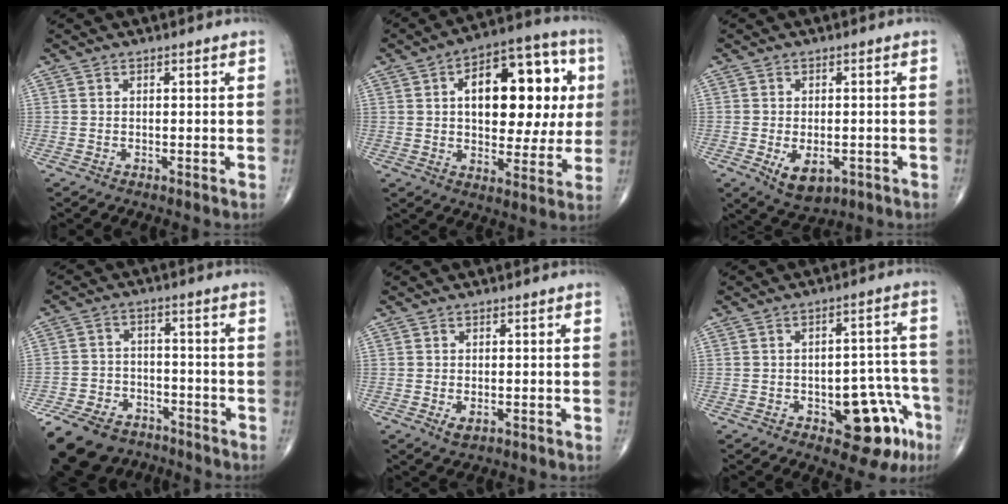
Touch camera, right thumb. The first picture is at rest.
{"total": 20.8, "force": [4.0, 11.3, 17.0], "torque": [-0.199, 0.018, 0.054]}
{"total": 6.6, "force": [-2.1, 3.9, 4.9], "torque": [-0.068, -0.001, -0.020]}
{"total": 18.8, "force": [-13.5, 10.8, 7.5], "torque": [-0.186, 0.037, -0.214]}
{"total": 2.3, "force": [-0.7, 1.2, 1.7], "torque": [-0.028, -0.001, -0.008]}
{"total": 12.8, "force": [-5.7, 6.4, 9.5], "torque": [-0.071, 0.050, -0.064]}